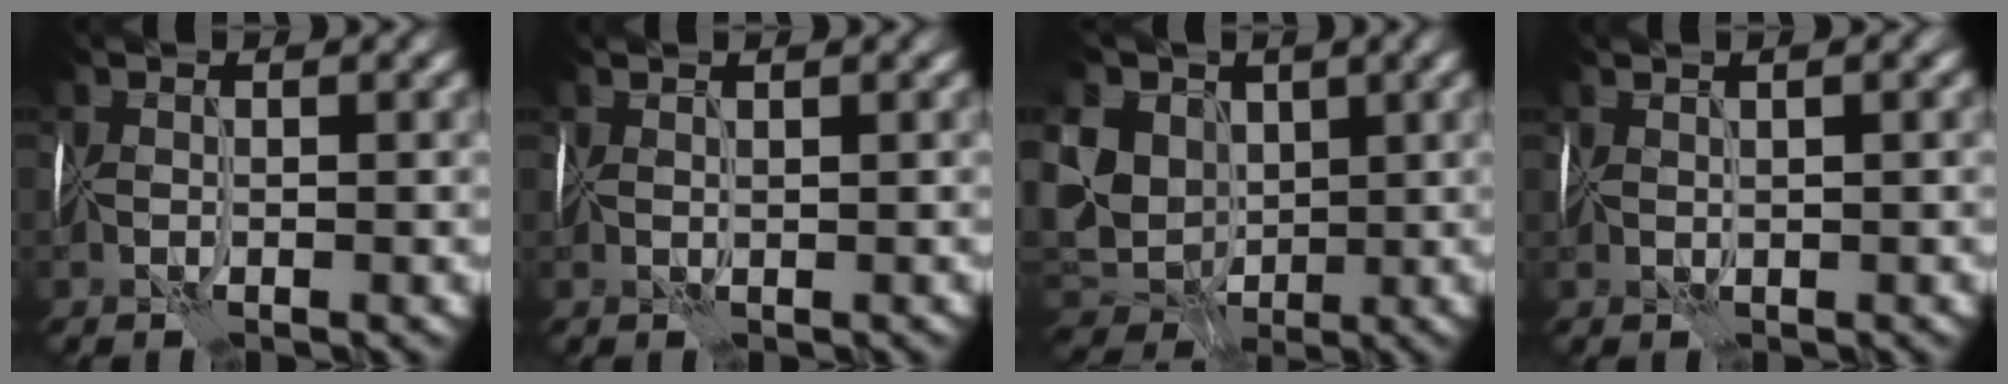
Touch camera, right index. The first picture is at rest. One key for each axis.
{"total": 1.0, "fx": 1.0, "fy": -0.2, "fz": -0.1, "tx": 0.005, "ty": 0.007, "tz": 0.019}
{"total": 11.6, "fx": 3.7, "fy": 9.7, "fz": 5.1, "tx": -0.123, "ty": 0.017, "tz": 0.054}
{"total": 1.6, "fx": 1.3, "fy": 0.1, "fz": 1.0, "tx": -0.005, "ty": 0.014, "tz": 0.024}